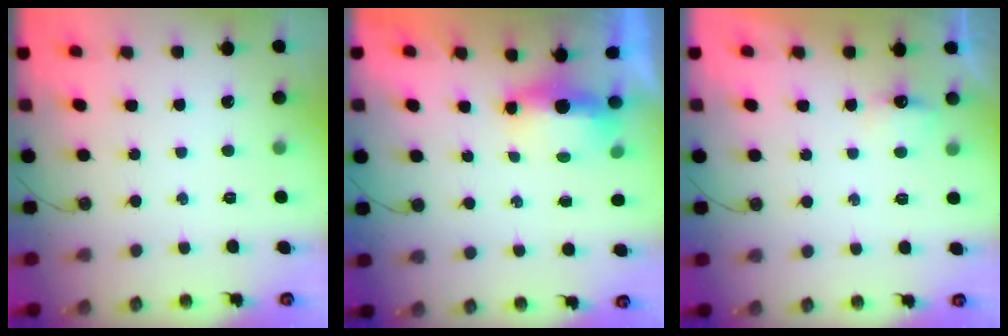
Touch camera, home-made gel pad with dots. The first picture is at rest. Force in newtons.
{"total": 14.0, "press": 7.0, "slide": 12.1}
{"total": 4.2, "press": 4.1, "slide": 0.6}